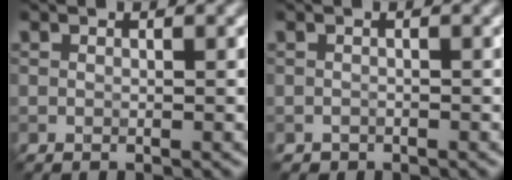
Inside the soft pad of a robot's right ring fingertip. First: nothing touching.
{"total": 0.6, "force": [-0.4, 0.3, -0.3], "torque": [0.010, 0.000, -0.007]}